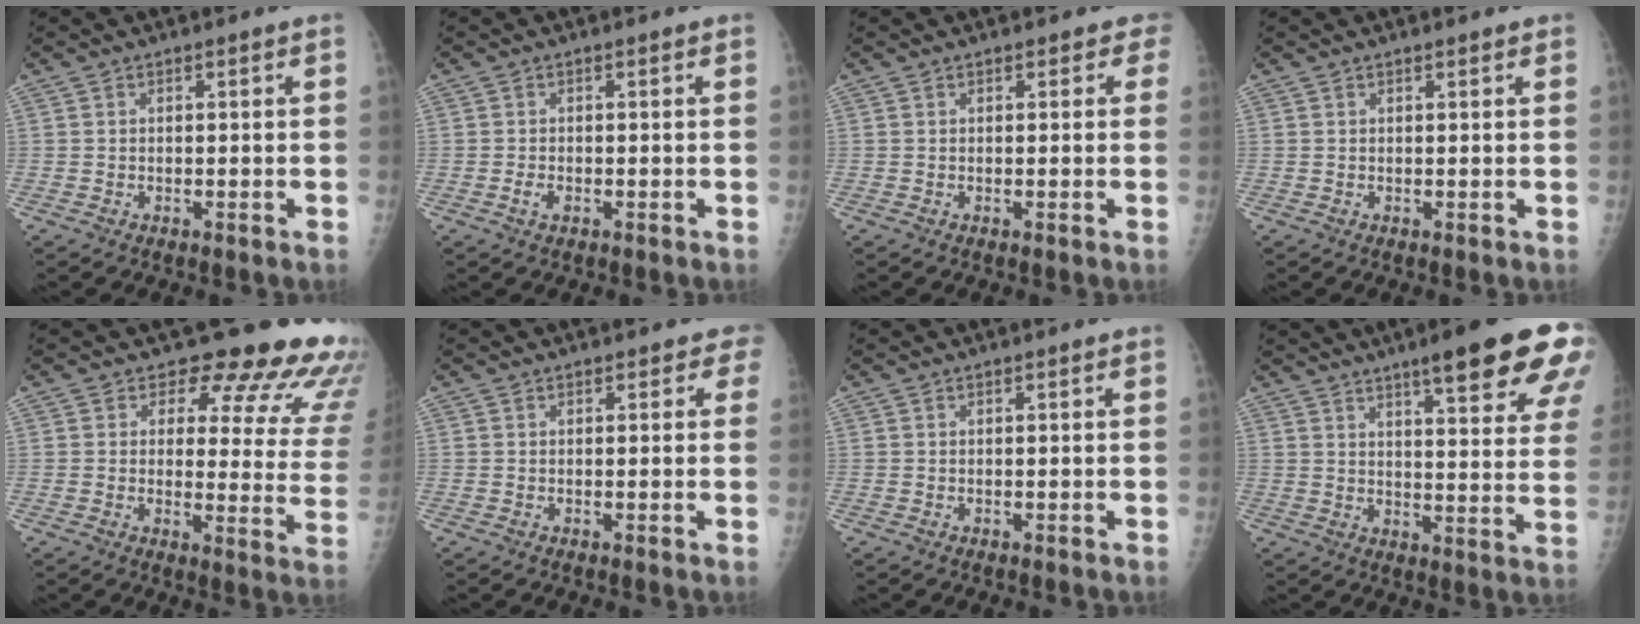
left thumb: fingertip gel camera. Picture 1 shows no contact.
{"total": 1.3, "force": [-0.5, 0.8, 1.0], "torque": [-0.019, 0.000, -0.009]}
{"total": 1.7, "force": [1.1, 1.2, 0.6], "torque": [0.021, 0.000, 0.003]}
{"total": 0.8, "force": [0.6, 0.2, 0.4], "torque": [-0.005, 0.000, 0.007]}
{"total": 17.9, "force": [15.2, 6.7, 6.5], "torque": [-0.023, -0.117, 0.154]}
{"total": 2.1, "force": [1.5, 1.3, 0.7], "torque": [0.021, -0.001, 0.007]}
{"total": 0.0}
{"total": 20.6, "force": [13.1, 3.4, 15.5], "torque": [-0.185, -0.050, 0.168]}